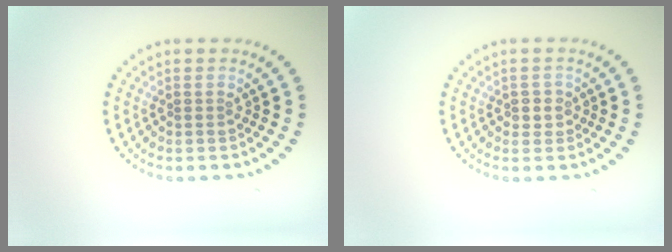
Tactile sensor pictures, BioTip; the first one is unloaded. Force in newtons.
{"total": 1.2, "press": 1.1, "slide": 0.5}